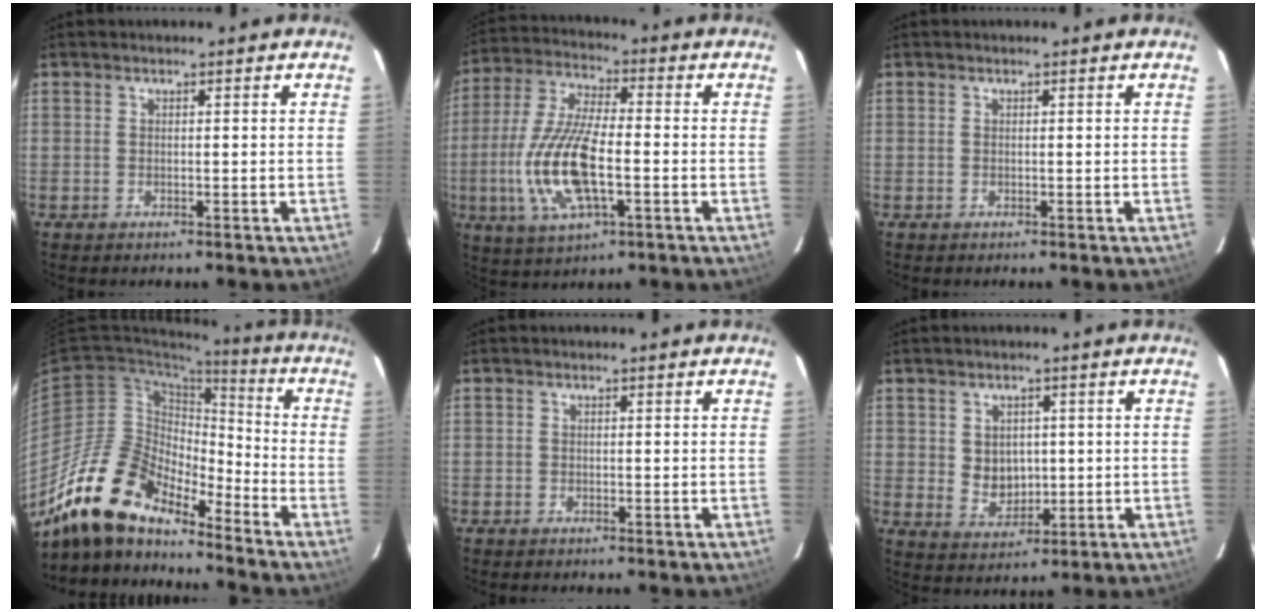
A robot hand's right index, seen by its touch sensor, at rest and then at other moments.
{"total": 15.5, "force": [-3.5, 5.6, 14.1], "torque": [-0.300, -0.004, -0.067]}
{"total": 0.0}
{"total": 17.2, "force": [-14.3, 5.7, 7.6], "torque": [-0.140, -0.005, -0.273]}
{"total": 0.6, "force": [-0.5, 0.2, -0.1], "torque": [-0.002, 0.001, -0.011]}
{"total": 5.5, "force": [0.5, 4.7, 2.8], "torque": [-0.049, 0.001, 0.022]}